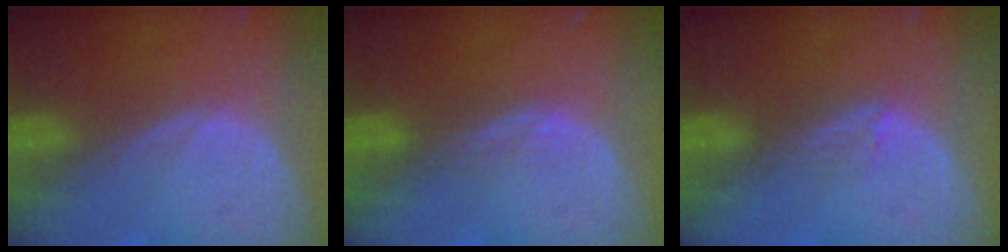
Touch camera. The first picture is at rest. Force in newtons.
{"total": 1.5, "press": 1.5, "slide": 0.3}
{"total": 2.0, "press": 1.6, "slide": 1.3}